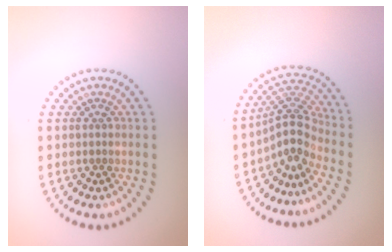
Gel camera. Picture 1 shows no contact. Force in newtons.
{"total": 3.9, "press": 2.8, "slide": 2.8}